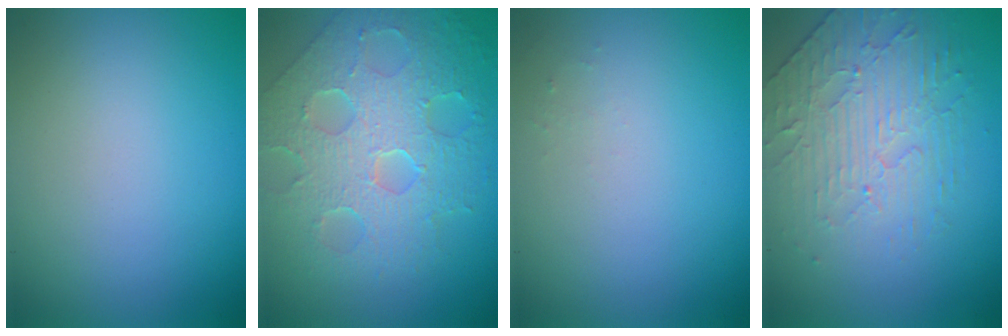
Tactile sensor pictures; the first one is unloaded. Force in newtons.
{"total": 8.3, "press": 5.8, "slide": 5.9}
{"total": 0.5, "press": 0.5, "slide": 0.2}
{"total": 4.7, "press": 3.4, "slide": 3.2}